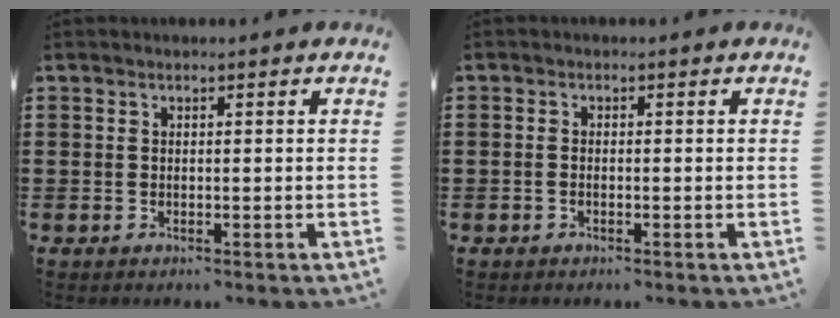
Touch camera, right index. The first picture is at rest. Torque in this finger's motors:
{"motor_torque": [0.17, 1.96, 0.00, -0.02]}